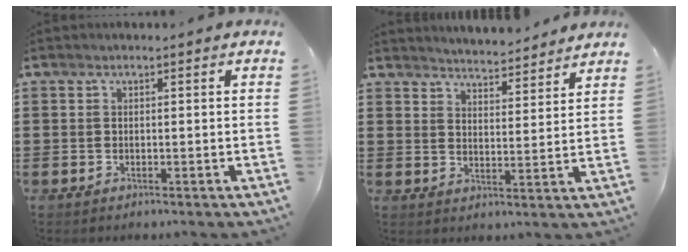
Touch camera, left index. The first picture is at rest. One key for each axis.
{"total": 4.0, "fx": 4.0, "fy": -0.4, "fz": -0.1, "tx": -0.014, "ty": -0.029, "tz": 0.069}